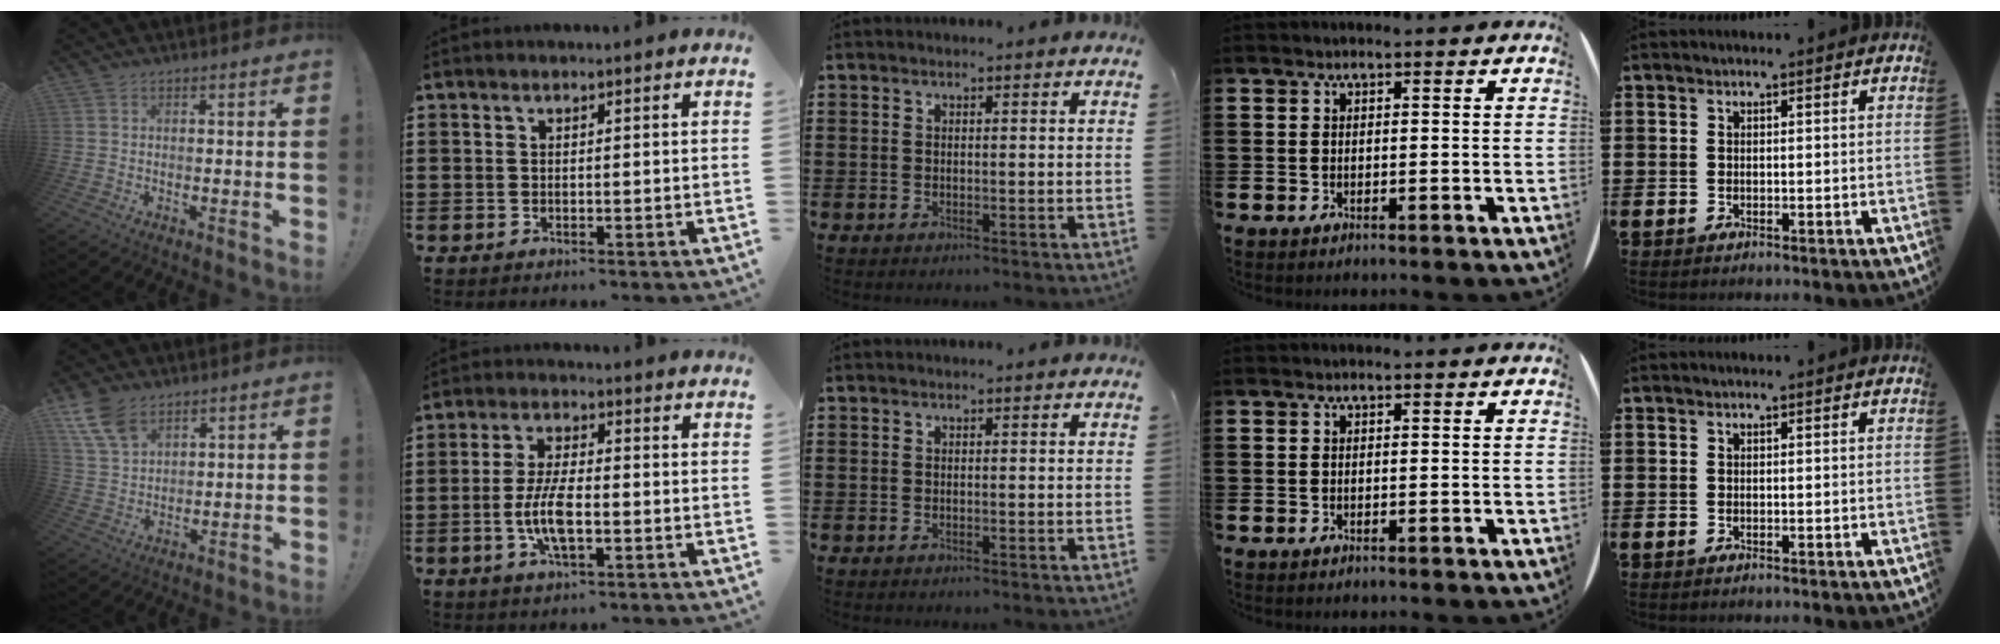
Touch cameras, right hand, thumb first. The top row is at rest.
{"thumb": {"total": 10.0, "force": [6.6, 5.7, 4.9], "torque": [-0.089, -0.029, 0.131]}, "index": {"total": 7.1, "force": [-1.7, 2.3, 6.5], "torque": [-0.146, -0.009, -0.037]}}